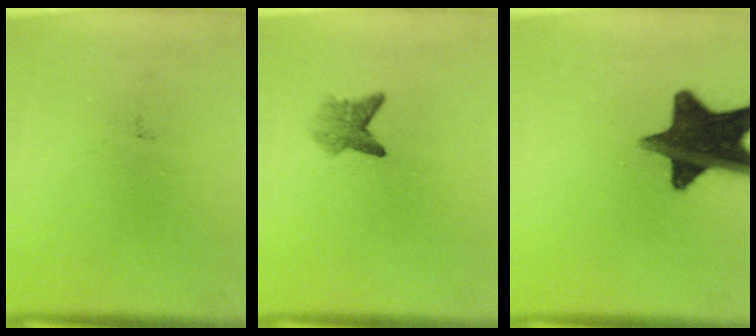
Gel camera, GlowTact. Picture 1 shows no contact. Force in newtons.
{"total": 2.6}
{"total": 15.7}